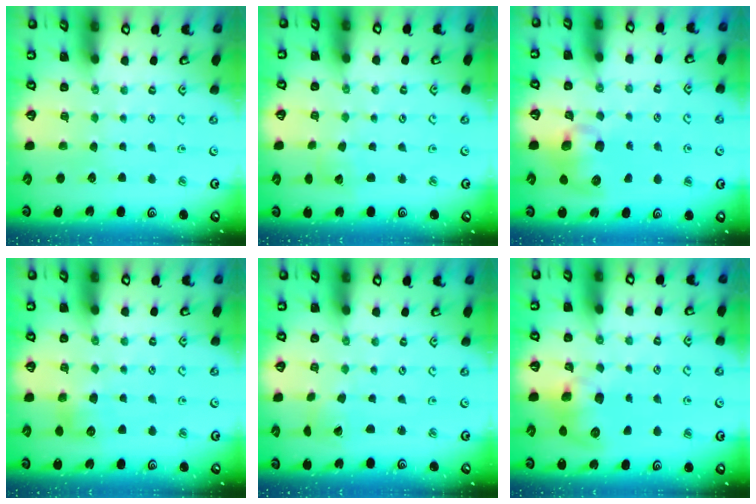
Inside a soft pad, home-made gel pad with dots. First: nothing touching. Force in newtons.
{"total": 4.5, "press": 4.5, "slide": 0.4}
{"total": 9.6, "press": 9.5, "slide": 1.5}
{"total": 6.2, "press": 6.2, "slide": 0.6}
{"total": 1.7, "press": 1.7, "slide": 0.1}
{"total": 9.1, "press": 9.1, "slide": 0.6}